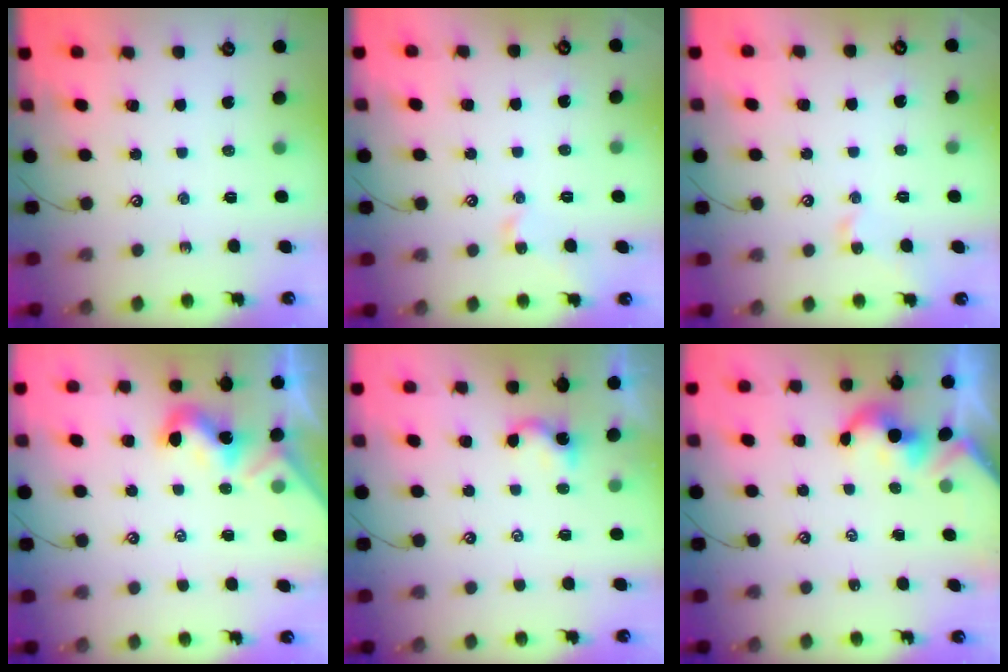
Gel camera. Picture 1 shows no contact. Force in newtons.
{"total": 1.3, "press": 1.3, "slide": 0.1}
{"total": 1.3, "press": 1.3, "slide": 0.1}
{"total": 1.8, "press": 1.8, "slide": 0.5}
{"total": 1.9, "press": 1.9, "slide": 0.3}
{"total": 2.1, "press": 2.1, "slide": 0.3}